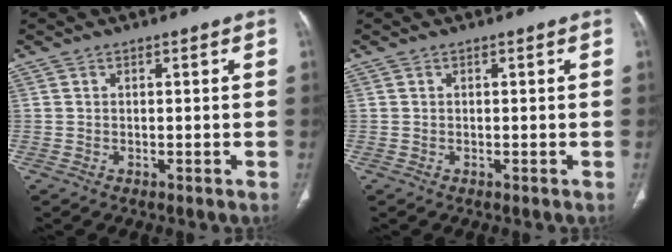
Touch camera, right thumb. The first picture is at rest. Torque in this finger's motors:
{"motor_torque": [-0.68, 0.08, -0.10, 0.09, 0.04]}